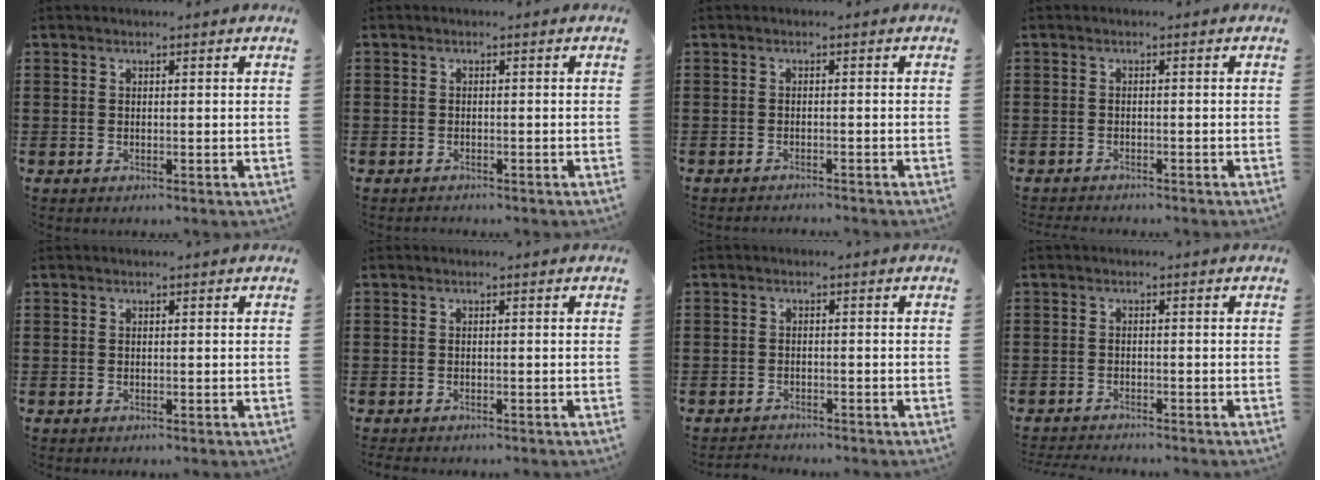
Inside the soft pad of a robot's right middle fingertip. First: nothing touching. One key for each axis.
{"total": 0.8, "fx": -0.7, "fy": 0.4, "fz": -0.2, "tx": 0.002, "ty": 0.004, "tz": -0.017}
{"total": 1.0, "fx": -1.0, "fy": -0.1, "fz": 0.1, "tx": -0.003, "ty": 0.001, "tz": -0.020}
{"total": 0.9, "fx": -0.9, "fy": 0.0, "fz": 0.0, "tx": -0.002, "ty": 0.001, "tz": -0.020}
{"total": 0.0}
{"total": 0.9, "fx": -0.8, "fy": 0.3, "fz": 0.0, "tx": -0.001, "ty": 0.003, "tz": -0.019}
{"total": 1.7, "fx": -1.6, "fy": 0.4, "fz": -0.2, "tx": -0.001, "ty": 0.002, "tz": -0.038}
{"total": 1.6, "fx": -1.6, "fy": 0.0, "fz": 0.0, "tx": -0.005, "ty": 0.000, "tz": -0.035}